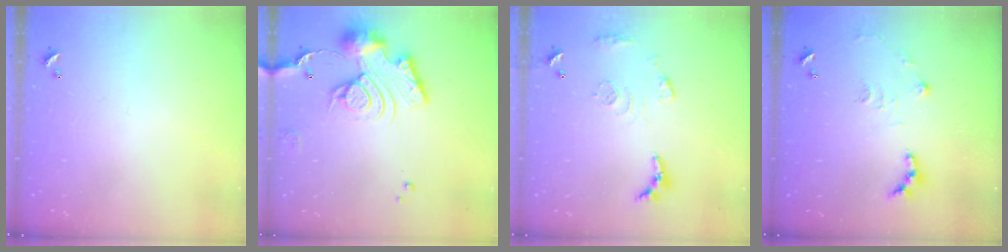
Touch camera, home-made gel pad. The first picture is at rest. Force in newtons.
{"total": 15.2, "press": 15.2, "slide": 1.5}
{"total": 11.0, "press": 10.9, "slide": 0.9}
{"total": 9.4, "press": 9.4, "slide": 0.4}